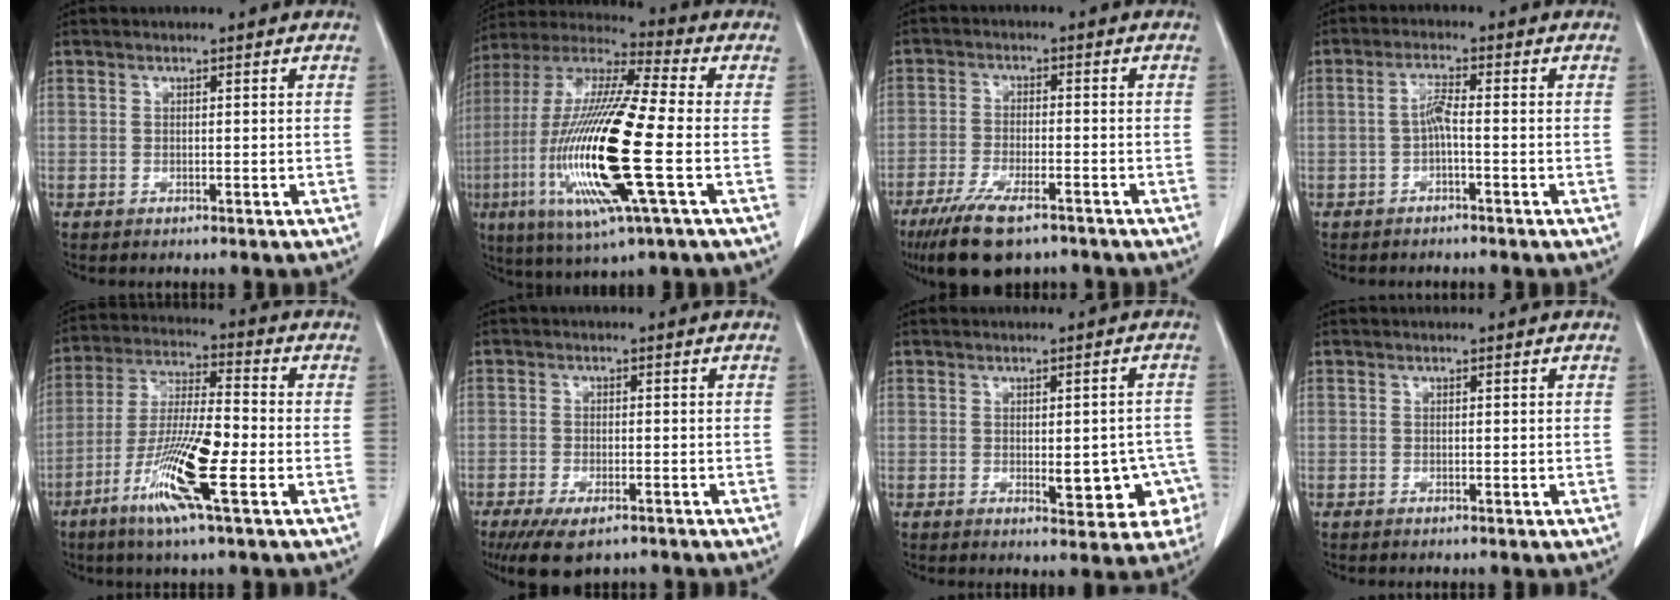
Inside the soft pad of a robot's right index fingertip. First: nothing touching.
{"total": 21.8, "force": [-4.8, 1.8, 21.2], "torque": [-0.465, -0.025, -0.094]}
{"total": 10.4, "force": [-7.4, 2.9, 6.7], "torque": [-0.120, -0.020, -0.123]}
{"total": 2.7, "force": [-0.7, 0.3, 2.6], "torque": [-0.051, 0.007, -0.013]}
{"total": 13.1, "force": [-5.4, 0.7, 11.9], "torque": [-0.237, -0.018, -0.104]}
{"total": 7.5, "force": [-5.4, 2.6, 4.5], "torque": [-0.074, -0.013, -0.086]}
{"total": 7.7, "force": [-1.9, 3.6, 6.6], "torque": [-0.059, 0.012, -0.015]}
{"total": 0.0}